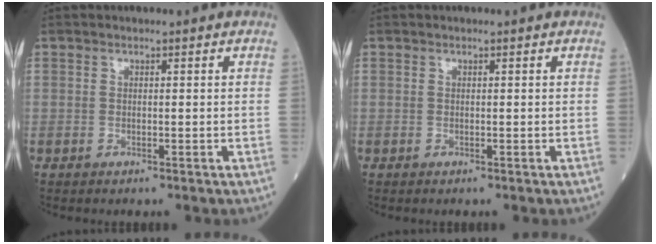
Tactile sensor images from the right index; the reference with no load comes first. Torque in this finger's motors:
{"motor_torque": [0.00, 0.00, 0.00, 0.00]}